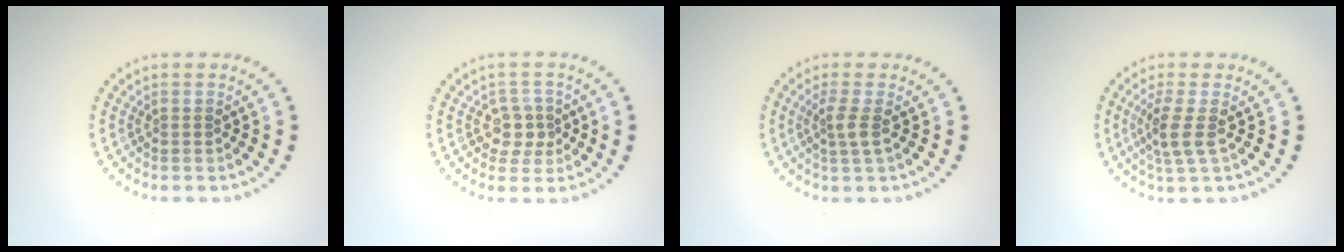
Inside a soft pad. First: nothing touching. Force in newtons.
{"total": 2.4, "press": 2.1, "slide": 1.0}
{"total": 1.7, "press": 1.4, "slide": 1.0}
{"total": 2.7, "press": 2.1, "slide": 1.6}